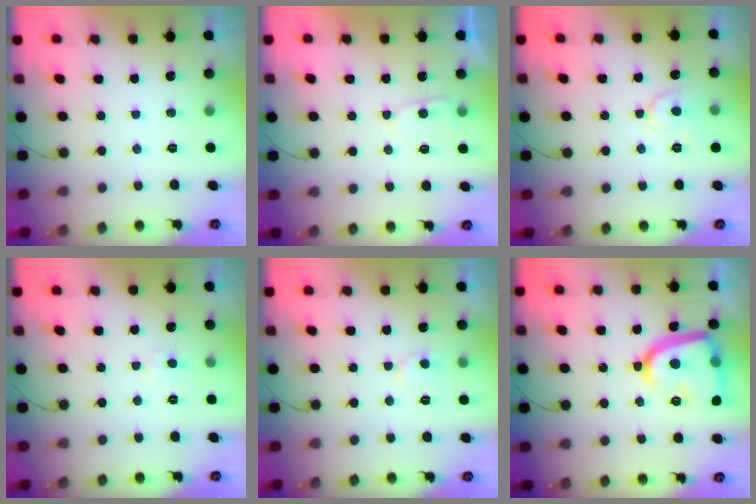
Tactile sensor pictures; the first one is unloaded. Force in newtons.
{"total": 3.6, "press": 3.6, "slide": 0.2}
{"total": 7.1, "press": 7.0, "slide": 0.9}
{"total": 3.1, "press": 3.0, "slide": 0.3}
{"total": 6.6, "press": 6.6, "slide": 0.4}
{"total": 17.0, "press": 17.0, "slide": 1.1}